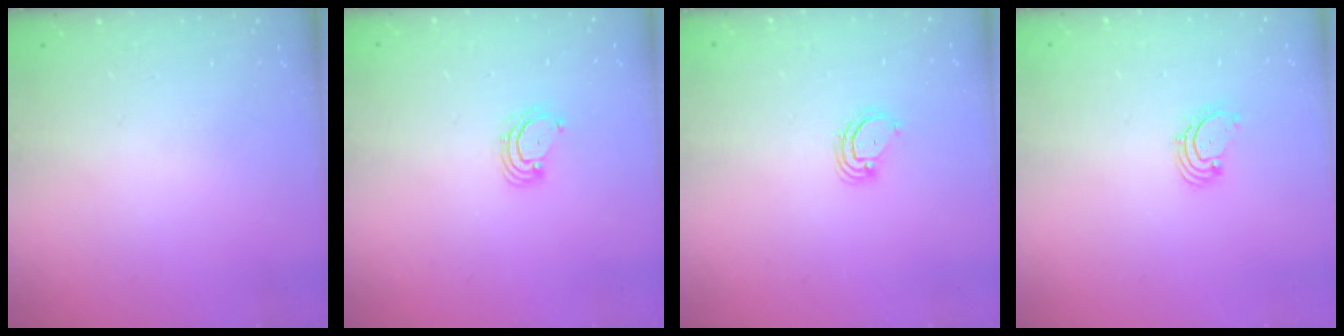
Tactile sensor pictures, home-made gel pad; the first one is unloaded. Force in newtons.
{"total": 4.5, "press": 4.4, "slide": 0.5}
{"total": 3.6, "press": 3.6, "slide": 0.3}
{"total": 1.6, "press": 1.6, "slide": 0.2}